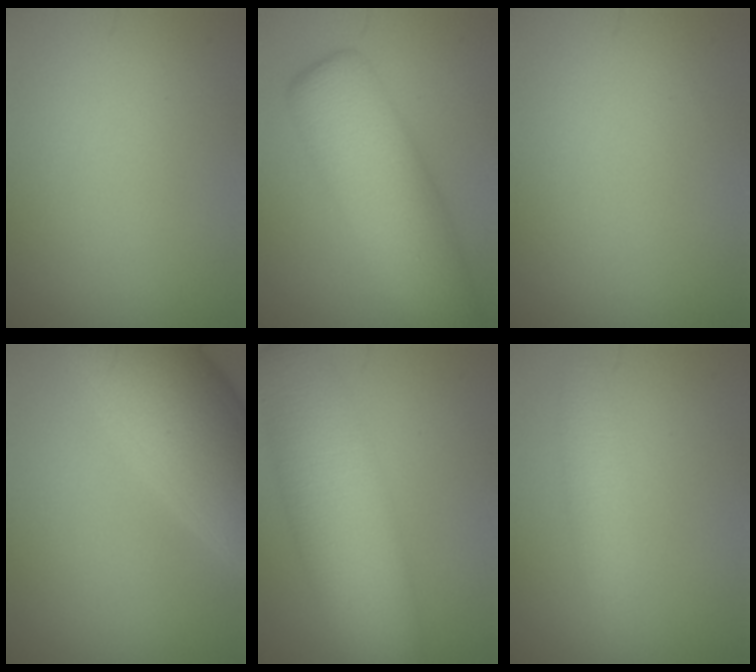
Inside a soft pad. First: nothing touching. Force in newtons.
{"total": 6.7, "press": 6.7, "slide": 0.1}
{"total": 0.0}
{"total": 10.4, "press": 10.4, "slide": 0.3}
{"total": 10.2, "press": 10.2, "slide": 0.4}
{"total": 2.8, "press": 2.8, "slide": 0.1}